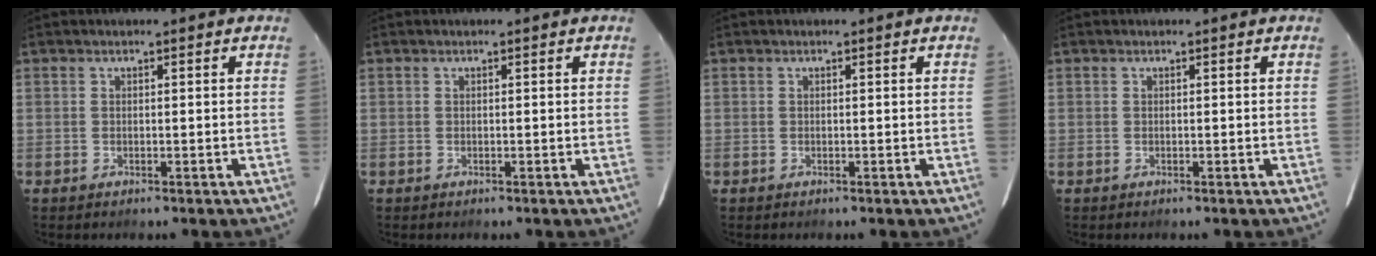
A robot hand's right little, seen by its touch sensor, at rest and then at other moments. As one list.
[{"total": 0.0}, {"total": 0.0}, {"total": 0.0}]